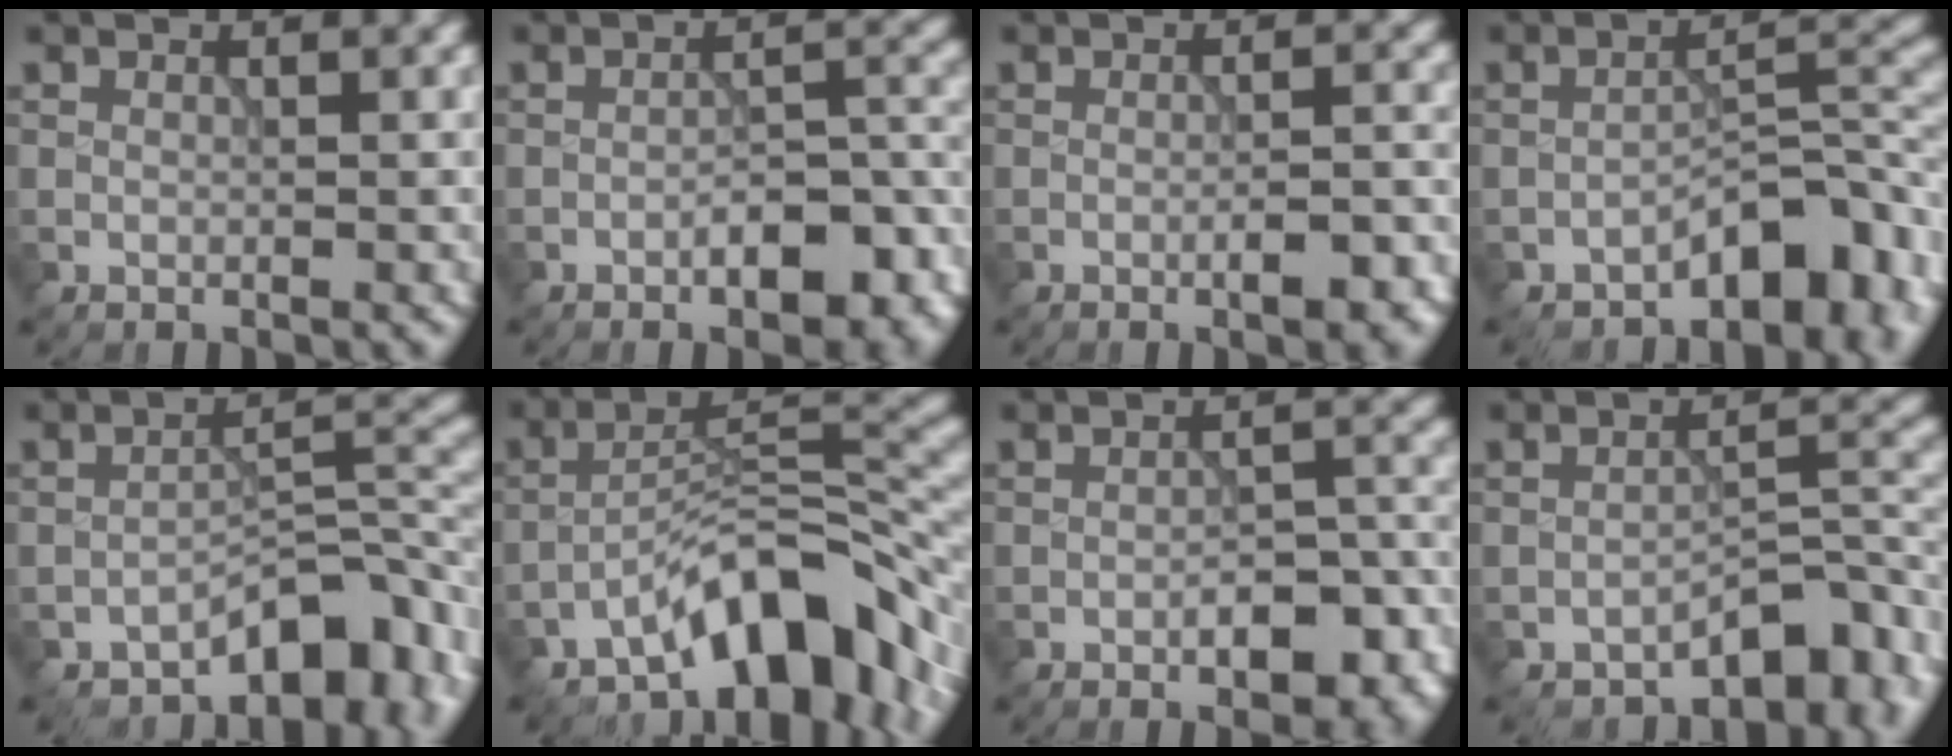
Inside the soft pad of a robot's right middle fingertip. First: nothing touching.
{"total": 7.3, "force": [-3.7, 2.9, 5.6], "torque": [-0.072, 0.003, -0.052]}
{"total": 3.7, "force": [-1.4, 1.0, 3.2], "torque": [-0.045, 0.001, -0.018]}
{"total": 6.4, "force": [-3.9, 2.6, 4.3], "torque": [-0.044, 0.013, -0.064]}
{"total": 7.6, "force": [-4.8, 3.3, 4.9], "torque": [-0.049, 0.008, -0.078]}
{"total": 10.2, "force": [-6.3, 4.0, 7.0], "torque": [-0.089, 0.015, -0.119]}
{"total": 7.1, "force": [-3.3, 3.1, 5.5], "torque": [-0.072, -0.001, -0.041]}
{"total": 5.4, "force": [-3.6, 2.1, 3.5], "torque": [-0.038, 0.009, -0.056]}